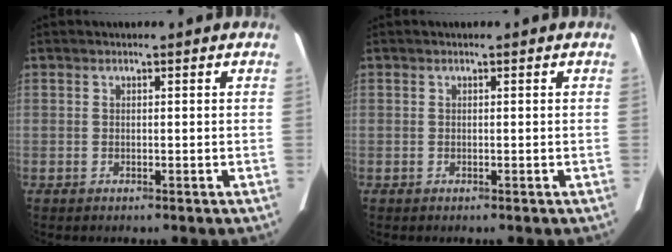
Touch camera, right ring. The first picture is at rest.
{"total": 0.0}